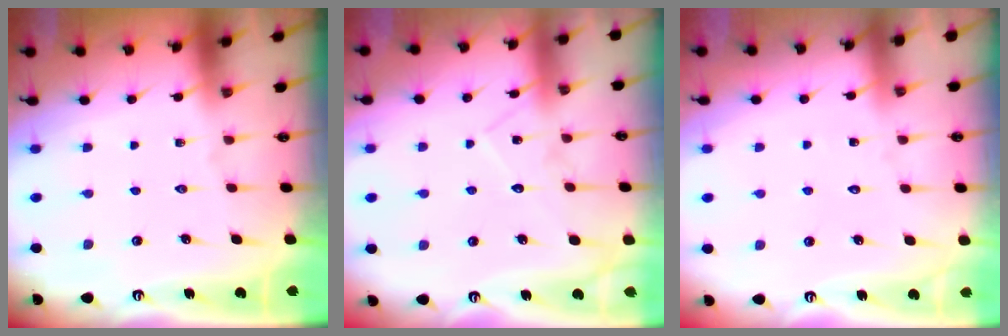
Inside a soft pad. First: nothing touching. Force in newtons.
{"total": 9.8, "press": 9.8, "slide": 0.7}
{"total": 4.1, "press": 4.1, "slide": 0.3}